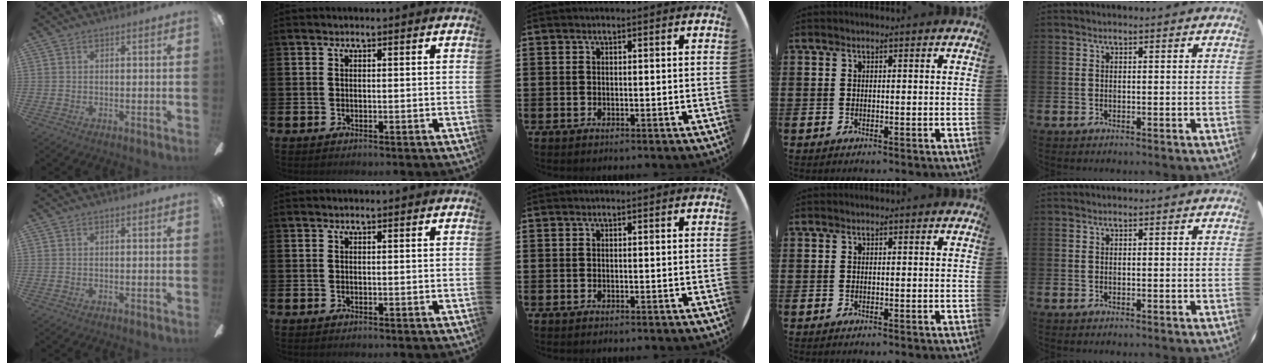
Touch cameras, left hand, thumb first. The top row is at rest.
{}